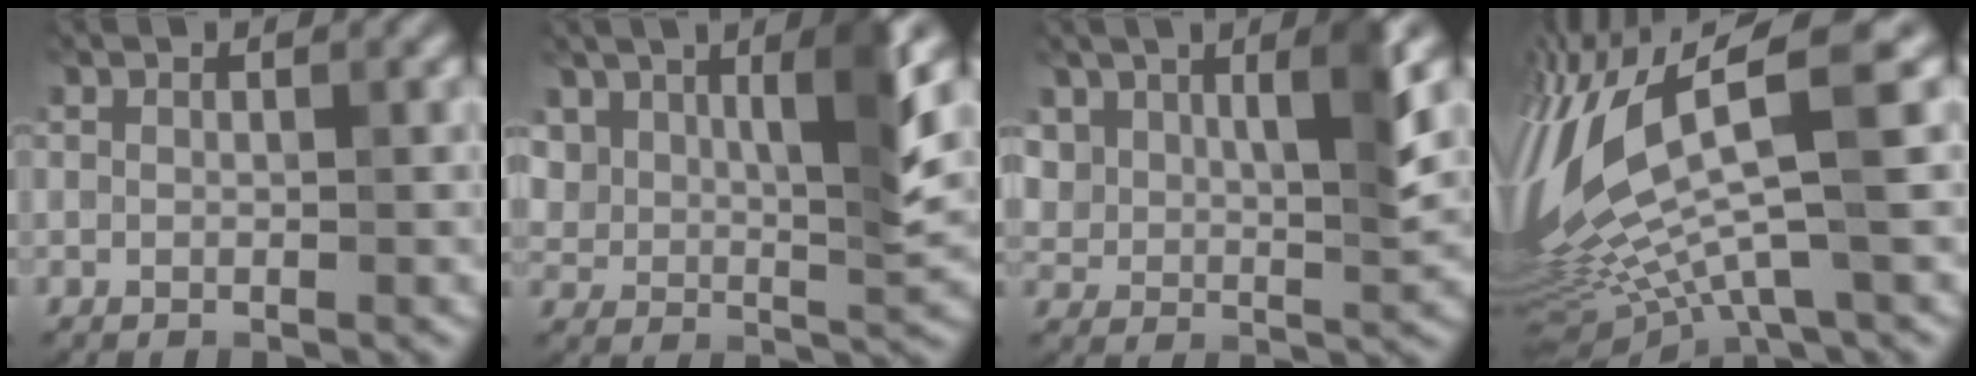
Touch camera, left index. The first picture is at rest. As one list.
[{"total": 6.6, "force": [3.1, 2.4, 5.2], "torque": [-0.089, -0.005, 0.056]}, {"total": 5.4, "force": [2.6, 2.3, 4.1], "torque": [-0.071, -0.006, 0.046]}, {"total": 13.6, "force": [1.3, 3.4, 13.1], "torque": [-0.282, 0.004, 0.044]}]